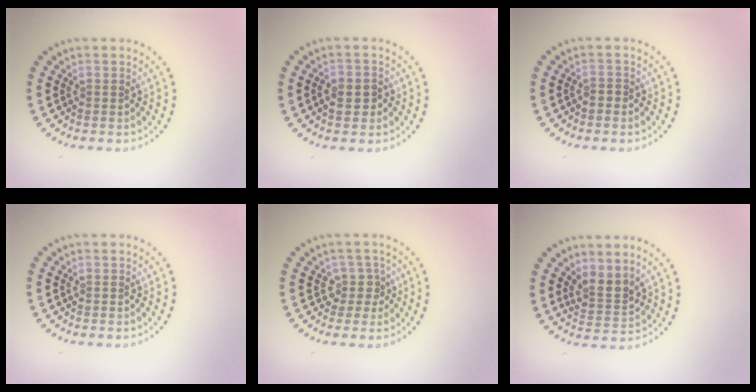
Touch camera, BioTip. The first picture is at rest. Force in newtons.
{"total": 2.4, "press": 2.3, "slide": 0.6}
{"total": 0.5, "press": 0.3, "slide": 0.4}
{"total": 0.0}
{"total": 1.9, "press": 1.3, "slide": 1.4}
{"total": 2.5, "press": 1.9, "slide": 1.7}